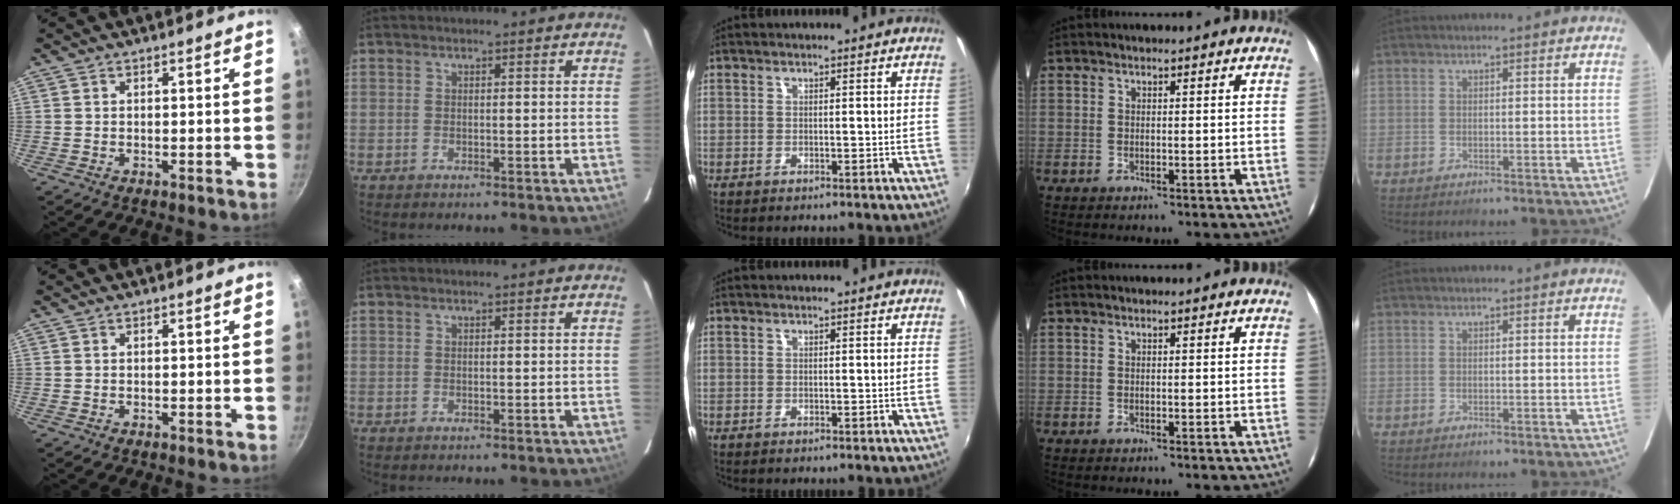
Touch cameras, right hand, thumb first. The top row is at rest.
{}